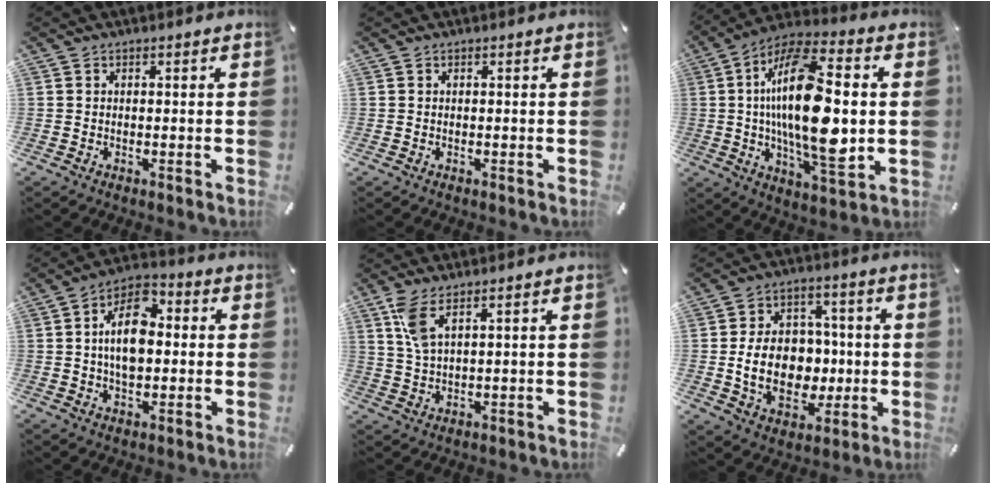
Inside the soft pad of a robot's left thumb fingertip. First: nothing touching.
{"total": 0.0}
{"total": 23.1, "force": [1.5, 8.8, 21.2], "torque": [-0.412, -0.016, 0.018]}
{"total": 11.8, "force": [0.7, 7.6, 9.0], "torque": [-0.171, 0.005, 0.007]}
{"total": 5.9, "force": [2.9, 1.9, 4.8], "torque": [-0.111, -0.003, 0.051]}
{"total": 14.9, "force": [-1.0, 11.7, 9.3], "torque": [-0.164, 0.005, -0.010]}